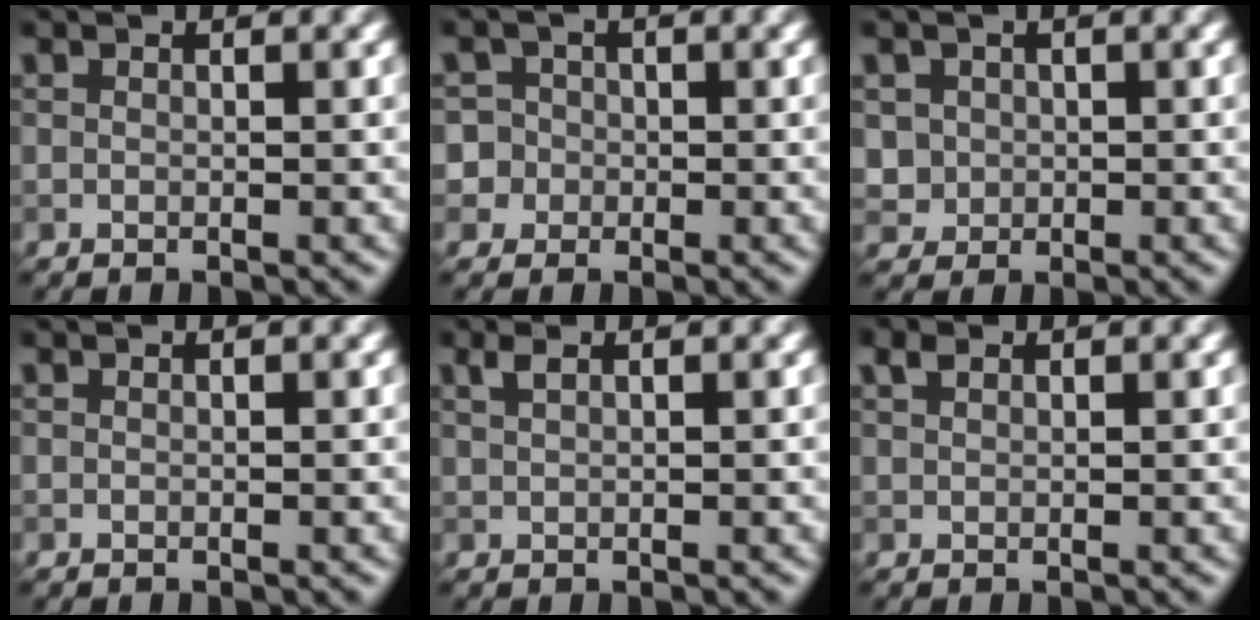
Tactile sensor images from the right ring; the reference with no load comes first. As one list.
[{"total": 4.0, "force": [-0.4, 3.9, 0.9], "torque": [0.010, 0.022, -0.027]}, {"total": 1.8, "force": [0.2, 1.7, 0.4], "torque": [-0.004, -0.005, 0.020]}, {"total": 0.0}, {"total": 1.1, "force": [0.7, 0.3, 0.8], "torque": [-0.016, 0.006, 0.014]}, {"total": 1.0, "force": [0.7, 0.5, 0.5], "torque": [-0.012, 0.005, 0.014]}]